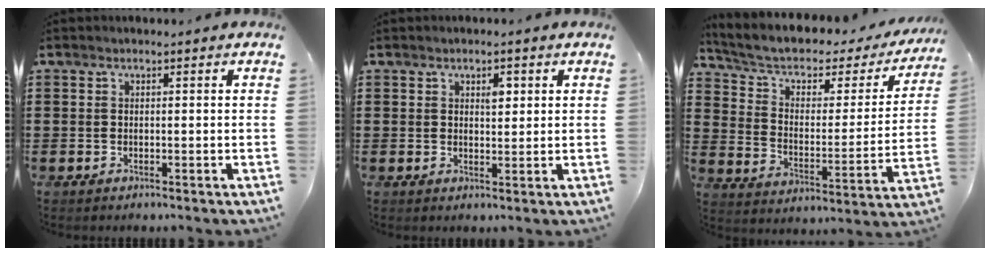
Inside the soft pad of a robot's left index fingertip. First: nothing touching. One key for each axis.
{"total": 2.3, "fx": 1.1, "fy": 1.2, "fz": 1.7, "tx": -0.020, "ty": -0.001, "tz": 0.015}
{"total": 4.9, "fx": 2.8, "fy": 2.7, "fz": 2.9, "tx": -0.074, "ty": -0.020, "tz": 0.043}